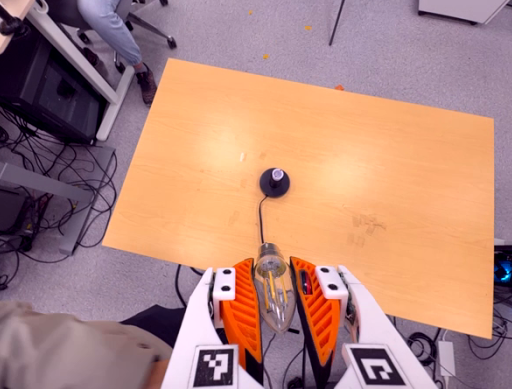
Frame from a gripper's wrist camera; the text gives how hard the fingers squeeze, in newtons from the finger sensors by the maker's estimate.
{"total": 20.6, "left": 22.8, "right": 18.5}